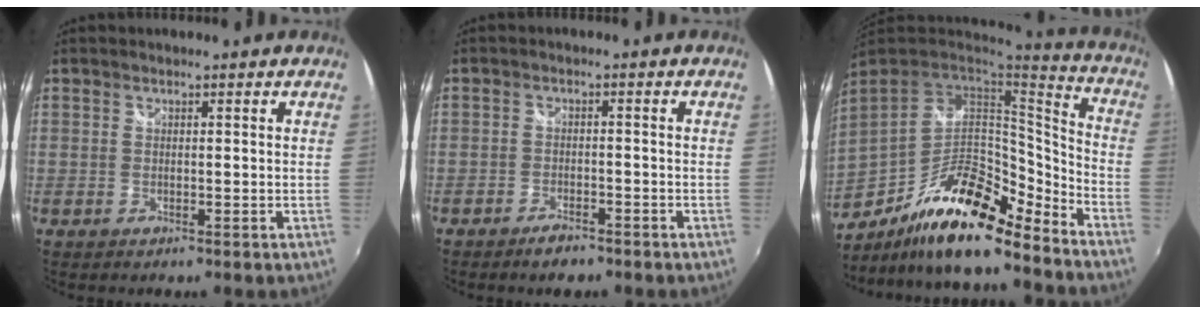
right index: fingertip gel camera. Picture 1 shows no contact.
{"total": 3.5, "force": [-3.0, 1.2, 1.4], "torque": [-0.039, -0.001, -0.053]}
{"total": 21.2, "force": [-15.0, 5.9, 13.8], "torque": [-0.244, -0.015, -0.260]}